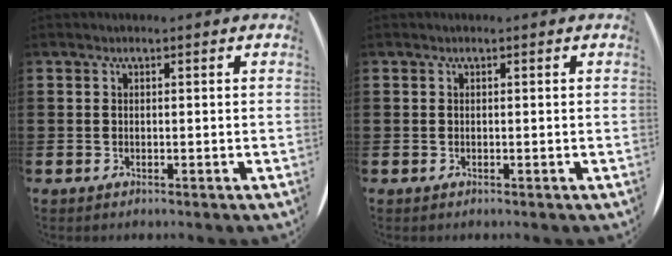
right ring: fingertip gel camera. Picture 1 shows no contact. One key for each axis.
{"total": 0.0}